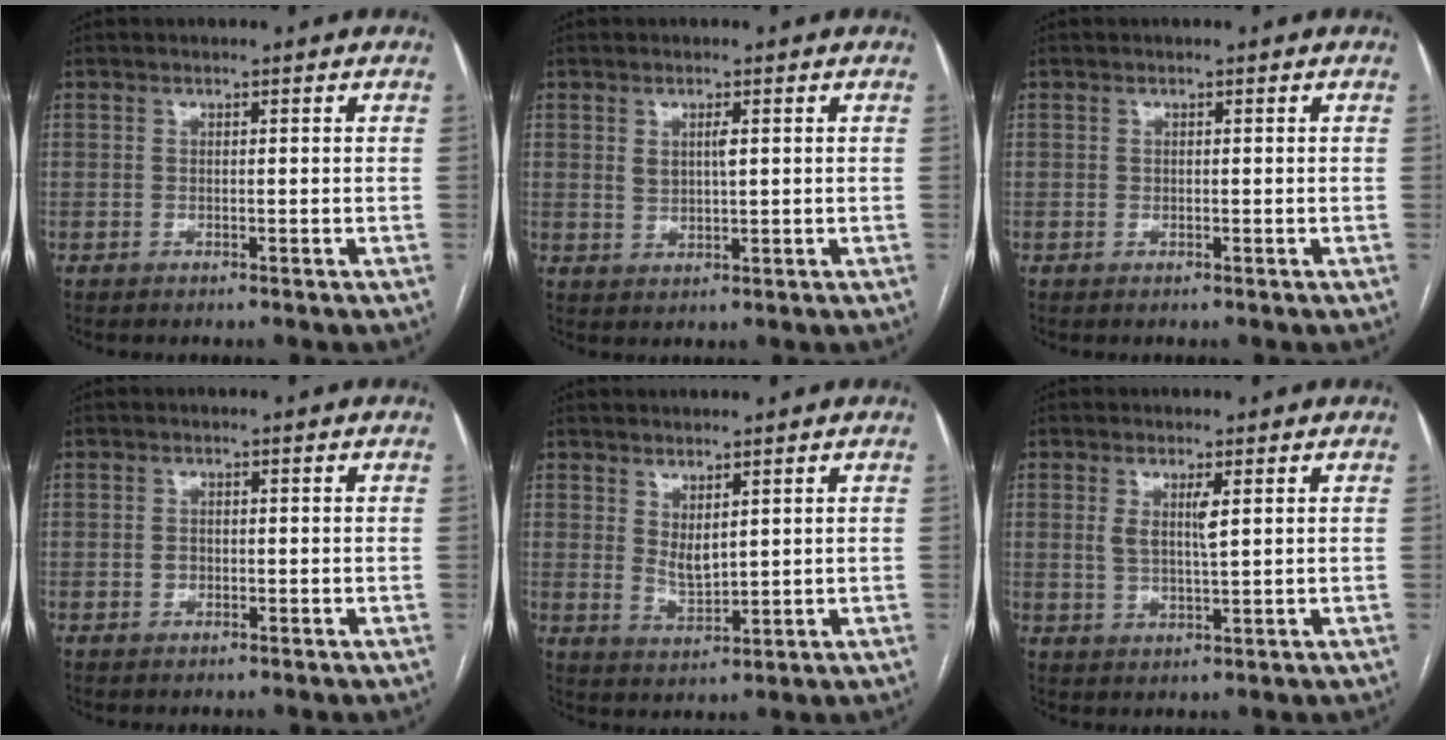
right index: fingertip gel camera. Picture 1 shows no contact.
{"total": 2.7, "force": [0.9, 1.0, 2.3], "torque": [-0.046, -0.001, 0.020]}
{"total": 0.0}
{"total": 1.1, "force": [-0.2, 1.0, 0.5], "torque": [-0.007, 0.004, -0.001]}
{"total": 3.5, "force": [1.6, 1.5, 2.7], "torque": [-0.054, -0.012, 0.041]}
{"total": 3.8, "force": [1.2, 0.8, 3.6], "torque": [-0.072, -0.004, 0.024]}